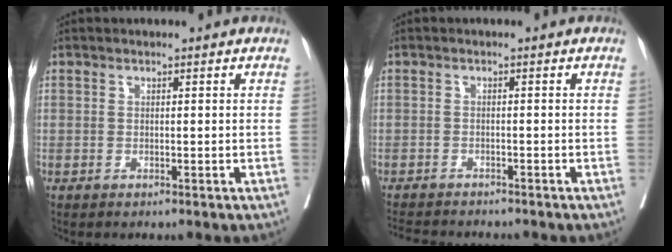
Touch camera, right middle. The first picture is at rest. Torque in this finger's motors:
{"motor_torque": [0.55, -0.82, 0.02, 0.01]}